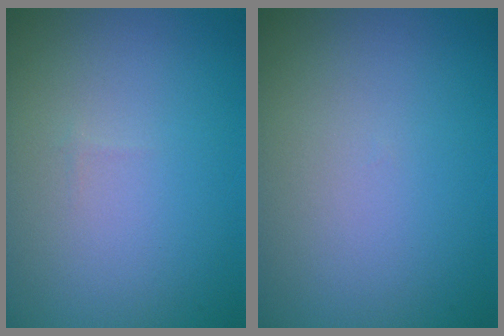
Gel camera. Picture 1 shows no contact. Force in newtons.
{"total": 0.0}